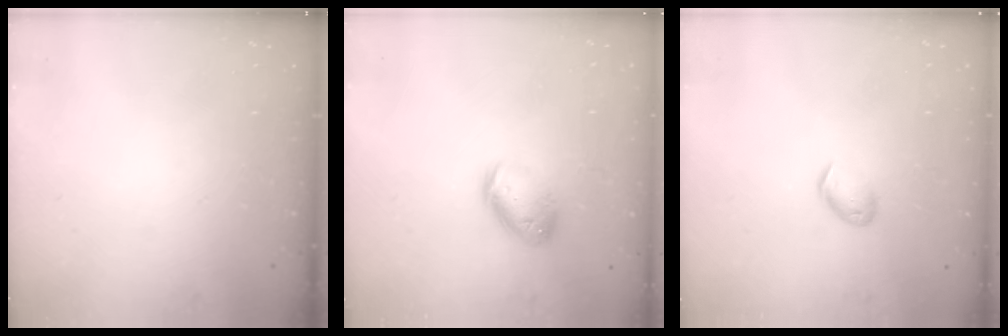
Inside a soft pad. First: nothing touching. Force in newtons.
{"total": 11.4, "press": 11.2, "slide": 2.0}
{"total": 5.3, "press": 5.2, "slide": 1.1}